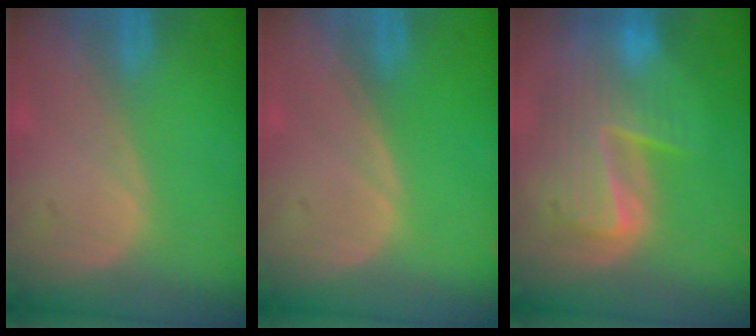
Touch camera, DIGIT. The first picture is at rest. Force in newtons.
{"total": 0.0}
{"total": 9.9, "press": 8.5, "slide": 5.1}